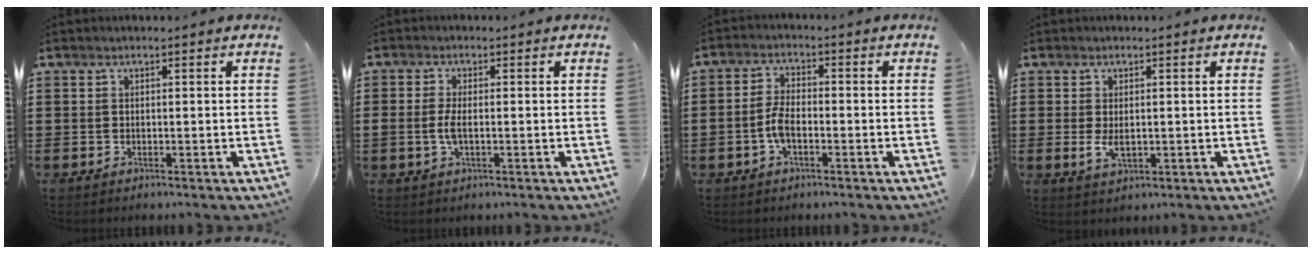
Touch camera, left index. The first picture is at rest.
{"total": 2.8, "force": [-0.4, 1.1, 2.5], "torque": [-0.070, -0.006, -0.015]}
{"total": 4.3, "force": [-1.4, 1.9, 3.5], "torque": [-0.091, -0.002, -0.034]}
{"total": 2.8, "force": [0.0, 1.4, 2.4], "torque": [-0.054, -0.001, -0.001]}